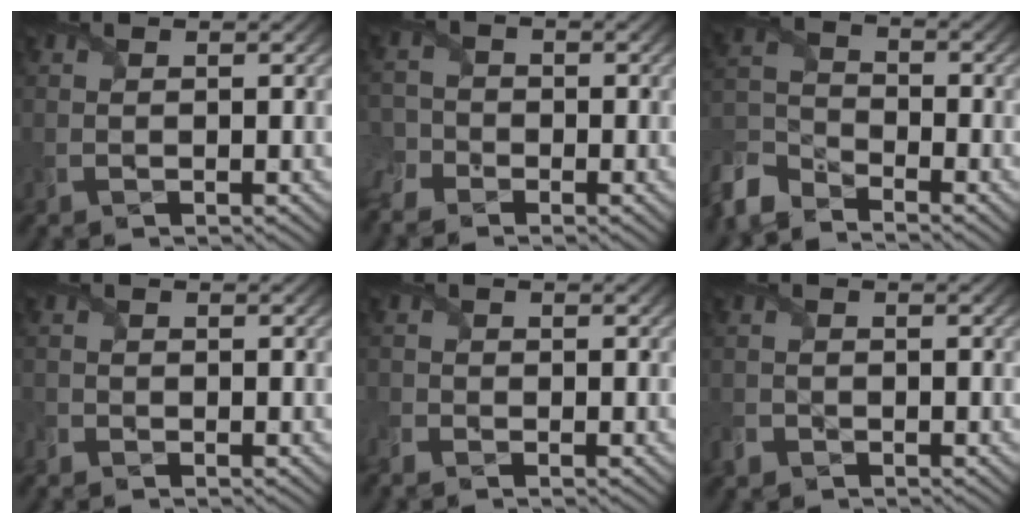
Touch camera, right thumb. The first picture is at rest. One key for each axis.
{"total": 4.5, "fx": -3.4, "fy": 2.5, "fz": 1.4, "tx": -0.038, "ty": -0.013, "tz": -0.073}
{"total": 7.1, "fx": -5.9, "fy": 3.0, "fz": 2.6, "tx": -0.069, "ty": -0.013, "tz": -0.139}
{"total": 1.2, "fx": -1.1, "fy": 0.6, "fz": 0.1, "tx": -0.006, "ty": -0.005, "tz": -0.027}
{"total": 2.2, "fx": -1.9, "fy": 0.9, "fz": 0.5, "tx": -0.015, "ty": -0.012, "tz": -0.049}
{"total": 2.1, "fx": -1.6, "fy": 1.3, "fz": 0.5, "tx": -0.015, "ty": -0.005, "tz": -0.040}